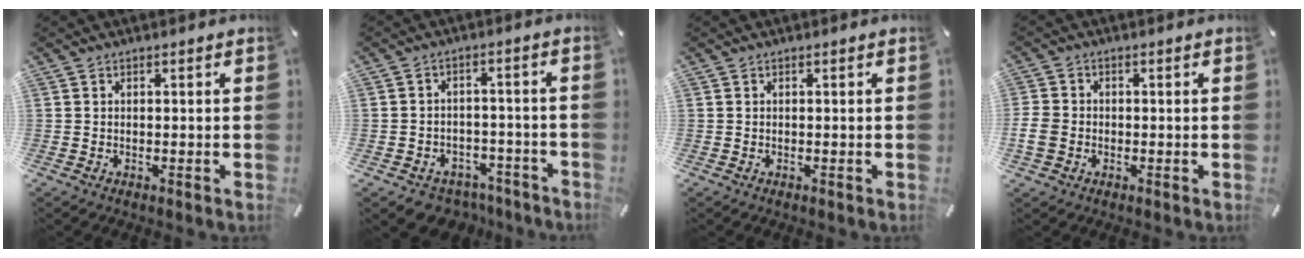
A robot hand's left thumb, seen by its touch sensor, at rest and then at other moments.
{"total": 5.2, "force": [-3.4, 3.8, 0.9], "torque": [-0.010, 0.026, -0.061]}
{"total": 0.0}
{"total": 4.4, "force": [-0.9, 3.6, 2.2], "torque": [-0.050, 0.004, -0.016]}